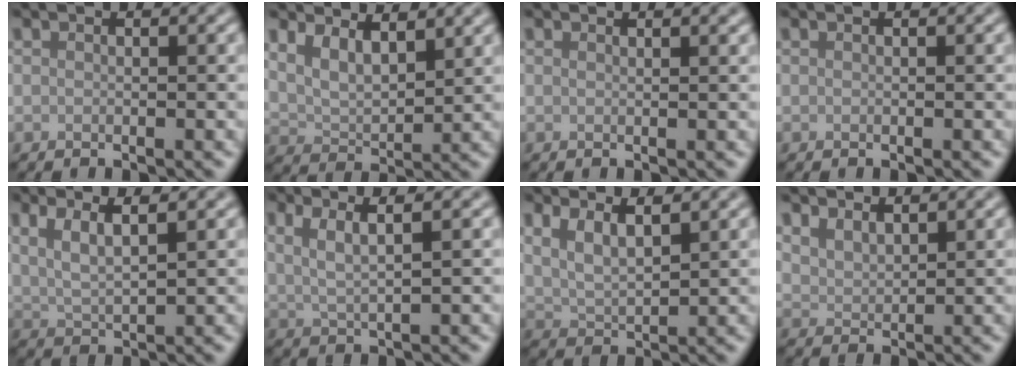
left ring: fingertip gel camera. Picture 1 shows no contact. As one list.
[{"total": 3.9, "force": [2.4, 1.8, 2.5], "torque": [-0.056, -0.006, 0.045]}, {"total": 1.0, "force": [0.8, 0.3, 0.5], "torque": [-0.004, 0.000, 0.011]}, {"total": 0.0}, {"total": 4.0, "force": [2.0, 1.3, 3.2], "torque": [-0.064, 0.007, 0.032]}, {"total": 3.3, "force": [1.5, 0.8, 2.9], "torque": [-0.052, 0.001, 0.029]}, {"total": 3.7, "force": [2.1, 1.5, 2.7], "torque": [-0.060, -0.002, 0.041]}, {"total": 3.0, "force": [2.6, 1.2, 0.9], "torque": [-0.027, 0.002, 0.050]}]